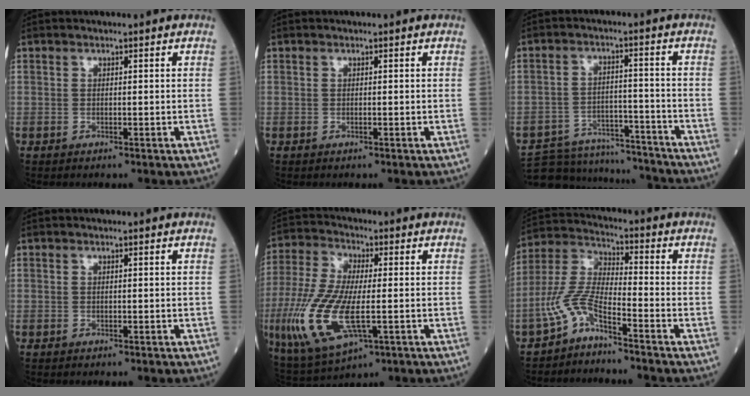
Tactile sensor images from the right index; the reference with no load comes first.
{"total": 0.0}
{"total": 13.7, "force": [-13.1, 3.6, 1.7], "torque": [-0.030, 0.024, -0.191]}
{"total": 0.0}
{"total": 14.8, "force": [-3.4, 5.0, 13.5], "torque": [-0.305, -0.020, -0.056]}
{"total": 6.3, "force": [-4.6, 1.3, 4.2], "torque": [-0.102, 0.007, -0.102]}